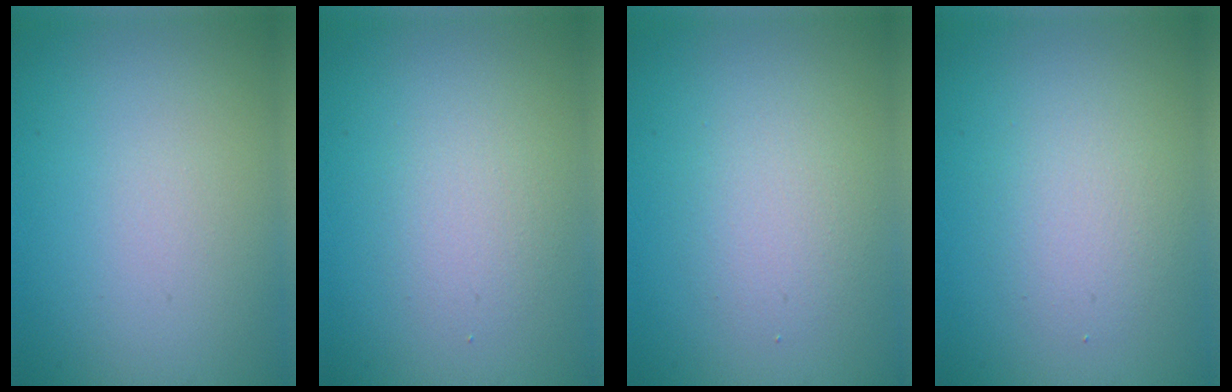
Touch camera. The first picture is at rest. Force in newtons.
{"total": 2.0, "press": 2.0, "slide": 0.1}
{"total": 2.4, "press": 2.4, "slide": 0.1}
{"total": 2.4, "press": 2.4, "slide": 0.2}